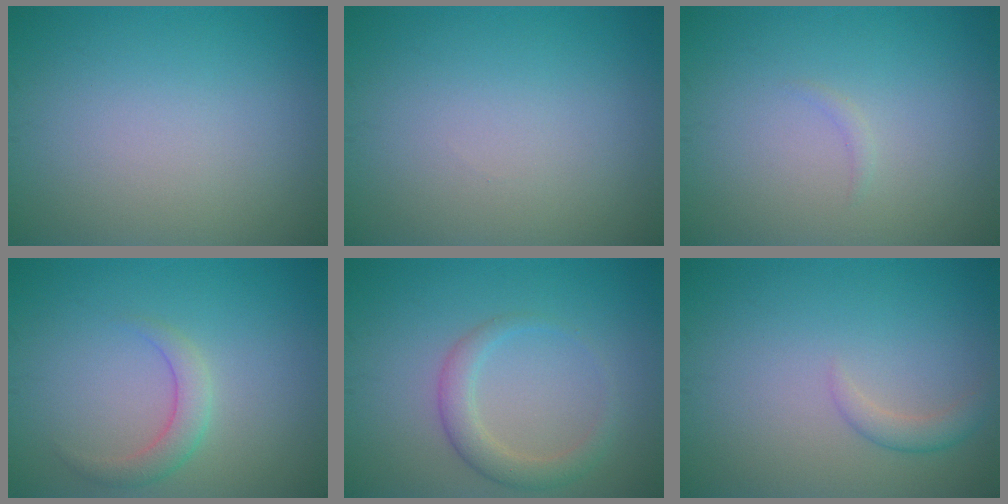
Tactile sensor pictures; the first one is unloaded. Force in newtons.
{"total": 0.0}
{"total": 0.5, "press": 0.5, "slide": 0.1}
{"total": 2.2, "press": 2.2, "slide": 0.2}
{"total": 2.6, "press": 2.6, "slide": 0.2}
{"total": 1.6, "press": 1.6, "slide": 0.0}